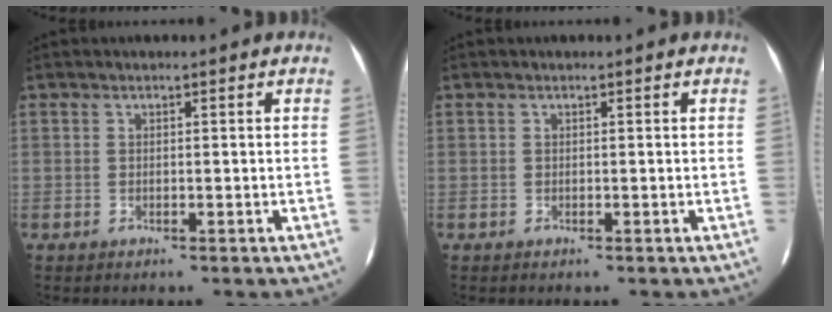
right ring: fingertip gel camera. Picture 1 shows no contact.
{"total": 0.0}